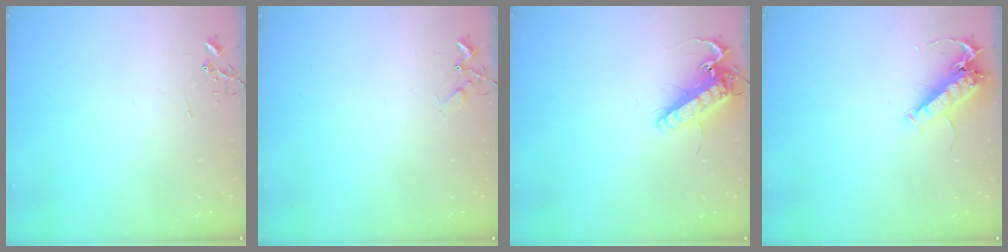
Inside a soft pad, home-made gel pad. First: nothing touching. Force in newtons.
{"total": 6.1, "press": 6.0, "slide": 0.8}
{"total": 15.2, "press": 15.0, "slide": 2.4}
{"total": 14.1, "press": 14.0, "slide": 1.8}